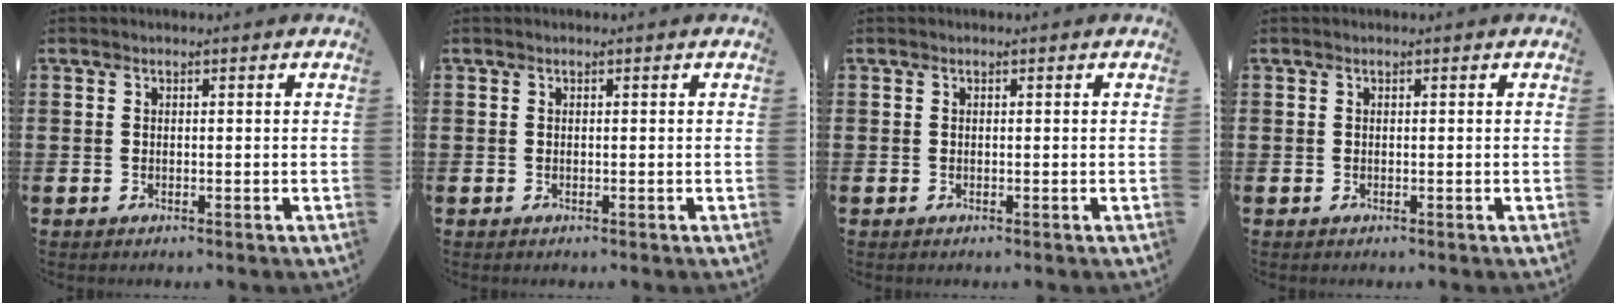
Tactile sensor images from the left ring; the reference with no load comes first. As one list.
[{"total": 0.0}, {"total": 0.0}, {"total": 0.0}]